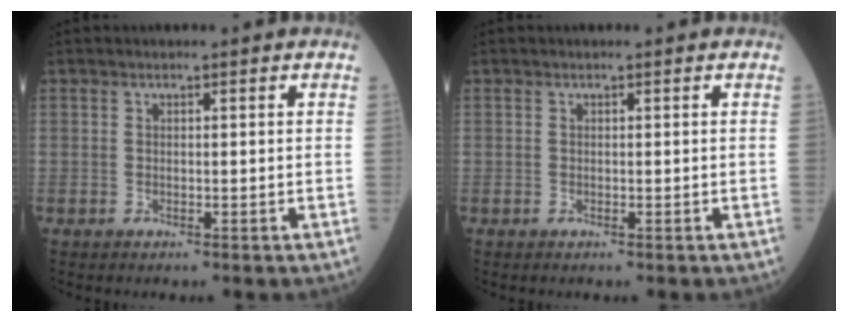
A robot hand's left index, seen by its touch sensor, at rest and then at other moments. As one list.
[{"total": 0.0}]